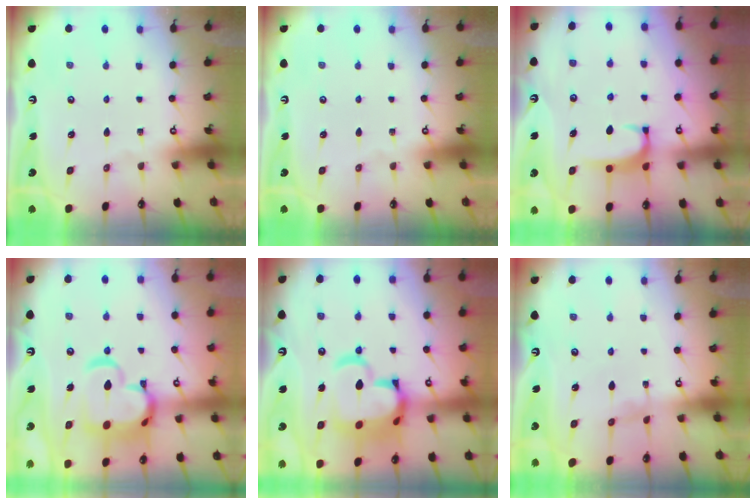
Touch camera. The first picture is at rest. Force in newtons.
{"total": 0.0}
{"total": 1.9, "press": 1.9, "slide": 0.5}
{"total": 11.4, "press": 11.3, "slide": 1.7}
{"total": 14.4, "press": 14.3, "slide": 1.8}
{"total": 1.0, "press": 0.9, "slide": 0.3}